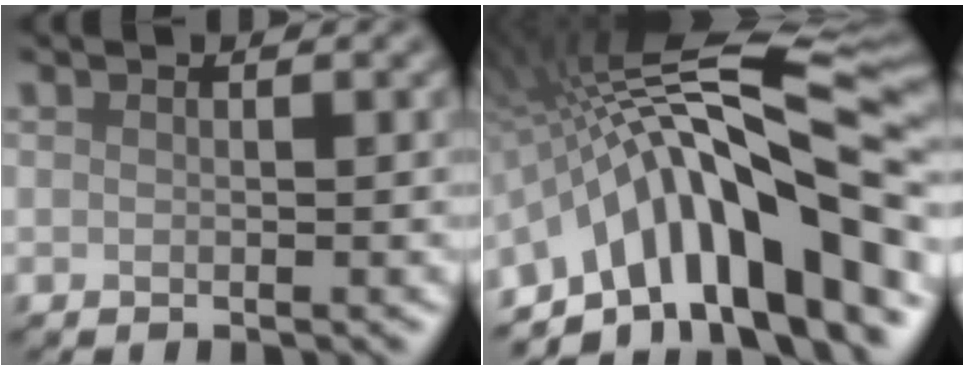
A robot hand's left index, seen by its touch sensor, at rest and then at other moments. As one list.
[{"total": 14.9, "force": [-5.1, 4.4, 13.3], "torque": [-0.195, 0.026, -0.089]}]